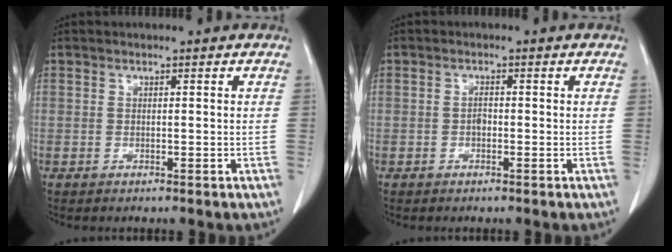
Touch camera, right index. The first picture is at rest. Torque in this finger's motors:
{"motor_torque": [0.23, -0.09, 0.00, 0.01]}